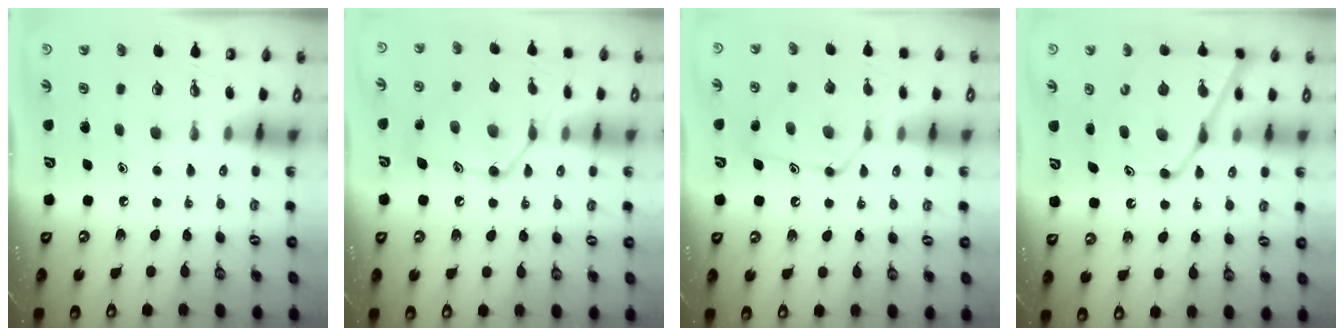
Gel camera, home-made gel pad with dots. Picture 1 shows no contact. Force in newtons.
{"total": 16.6, "press": 16.6, "slide": 1.1}
{"total": 13.2, "press": 13.1, "slide": 0.9}
{"total": 14.8, "press": 14.8, "slide": 1.2}